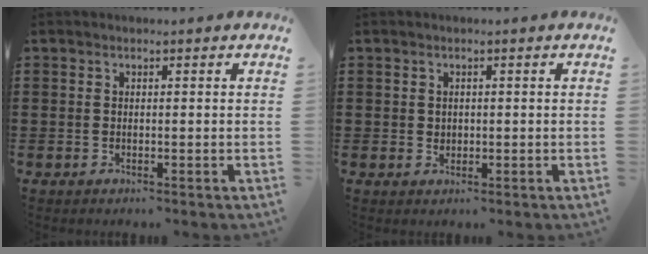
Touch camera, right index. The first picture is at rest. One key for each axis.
{"total": 1.0, "fx": 0.3, "fy": 0.9, "fz": 0.3, "tx": -0.009, "ty": 0.004, "tz": 0.007}